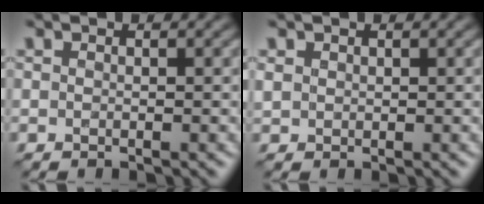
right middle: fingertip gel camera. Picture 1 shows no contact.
{"total": 0.7, "force": [0.3, 0.6, -0.2], "torque": [0.000, 0.003, 0.012]}